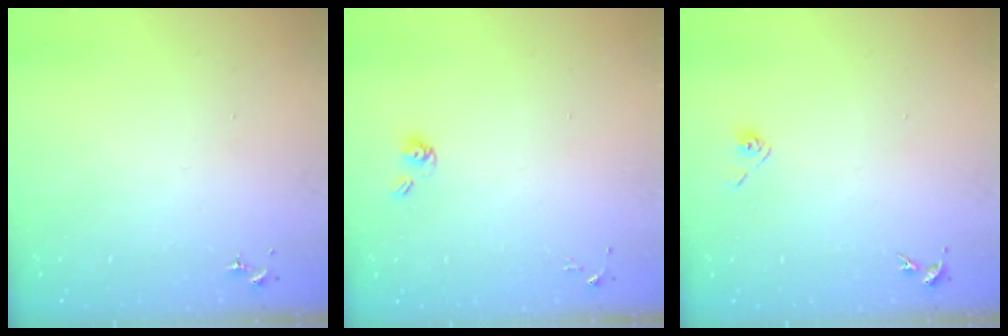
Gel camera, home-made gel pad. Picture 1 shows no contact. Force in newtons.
{"total": 5.2, "press": 4.6, "slide": 2.4}
{"total": 4.0, "press": 3.6, "slide": 1.9}